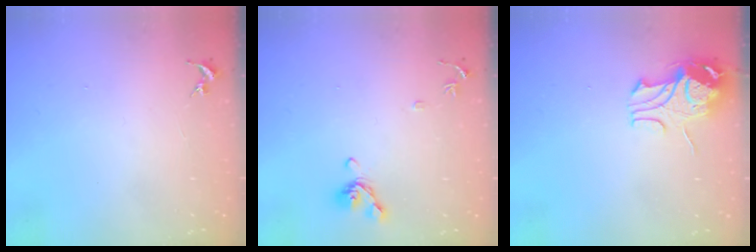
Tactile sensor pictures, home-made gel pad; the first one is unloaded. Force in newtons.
{"total": 8.4, "press": 8.3, "slide": 1.5}
{"total": 9.6, "press": 9.6, "slide": 1.1}